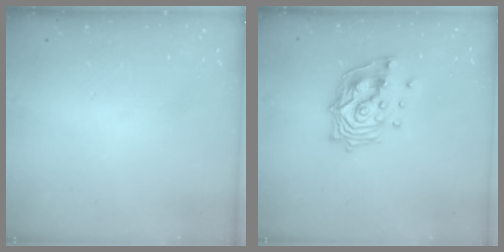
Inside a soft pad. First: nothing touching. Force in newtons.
{"total": 14.1, "press": 14.0, "slide": 1.8}